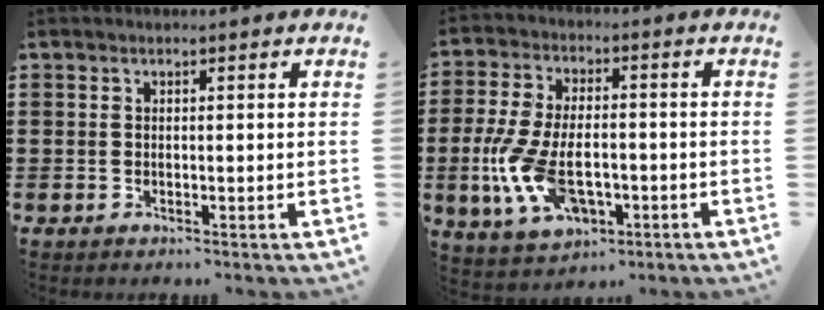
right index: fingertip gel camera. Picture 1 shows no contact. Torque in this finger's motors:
{"motor_torque": [2.14, 0.00, 1.05, 0.21]}